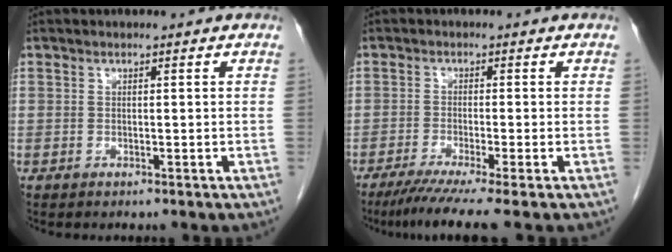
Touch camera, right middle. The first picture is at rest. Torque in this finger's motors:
{"motor_torque": [0.90, -0.71, 0.25, 0.08]}